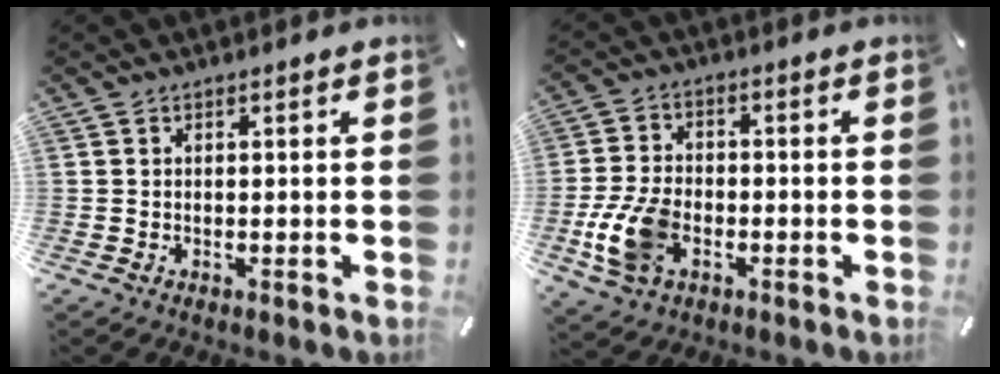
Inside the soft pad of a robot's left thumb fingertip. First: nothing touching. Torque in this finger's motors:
{"motor_torque": [0.78, 1.14, 0.36, -0.36, 0.17]}